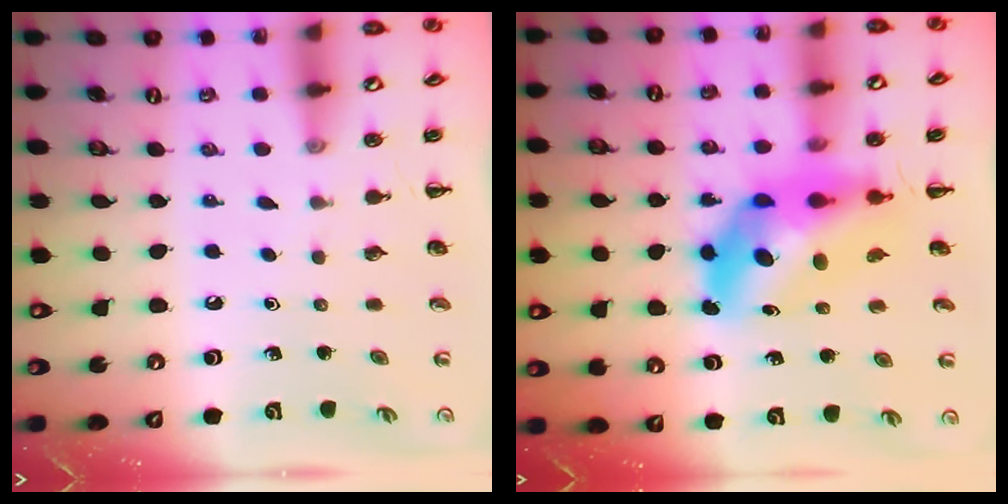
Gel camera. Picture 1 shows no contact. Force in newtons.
{"total": 11.8, "press": 11.3, "slide": 3.6}